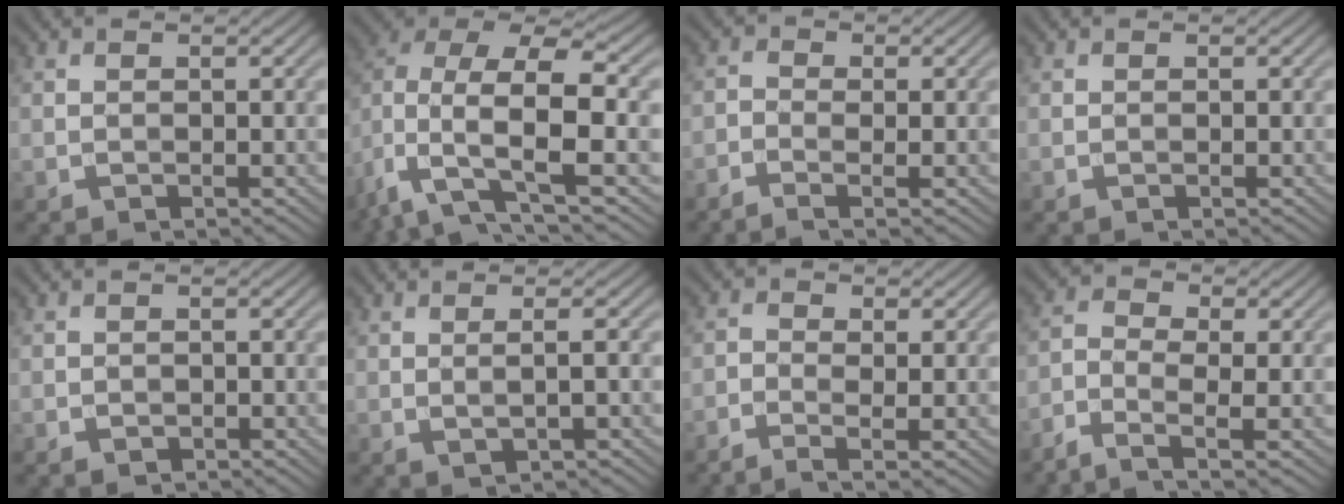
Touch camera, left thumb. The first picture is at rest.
{"total": 13.2, "force": [-2.2, 7.2, 10.9], "torque": [-0.229, -0.013, -0.045]}
{"total": 2.2, "force": [-1.3, 0.6, 1.7], "torque": [-0.036, 0.000, -0.033]}
{"total": 0.0}
{"total": 0.9, "force": [-0.4, 0.7, 0.5], "torque": [-0.005, -0.004, -0.008]}
{"total": 2.1, "force": [0.1, 0.2, 2.0], "torque": [-0.042, 0.003, 0.002]}
{"total": 2.7, "force": [-1.3, 0.9, 2.2], "torque": [-0.048, -0.001, -0.031]}
{"total": 4.3, "force": [-2.4, 1.4, 3.3], "torque": [-0.077, -0.003, -0.062]}